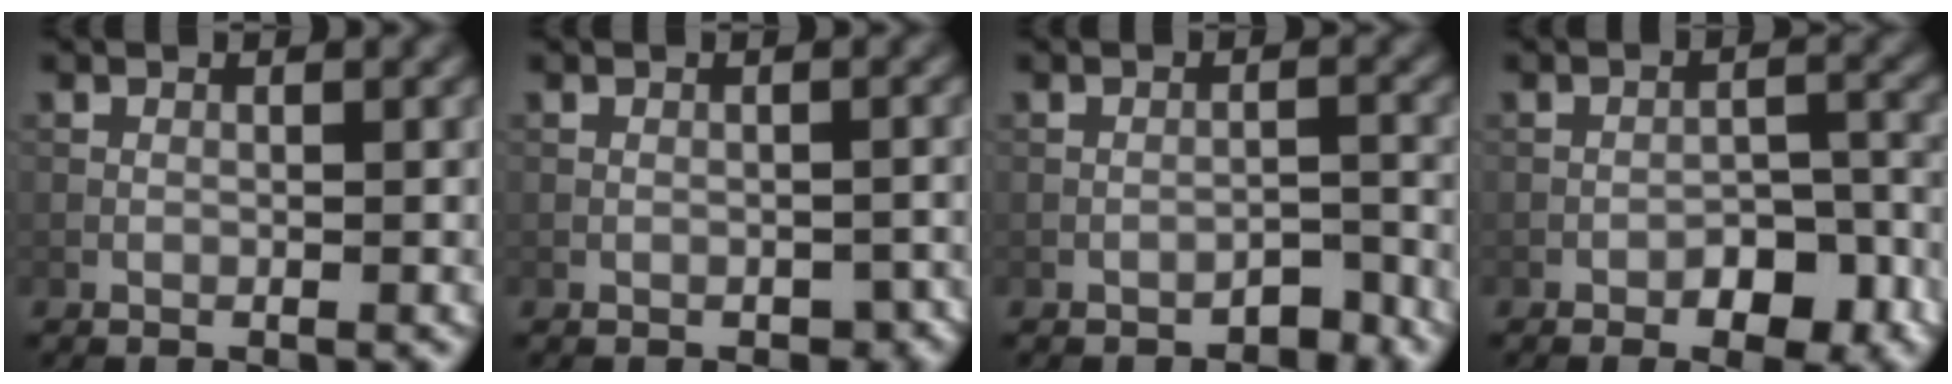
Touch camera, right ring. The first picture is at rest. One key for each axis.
{"total": 1.5, "fx": -0.7, "fy": 1.1, "fz": 0.9, "tx": -0.014, "ty": -0.007, "tz": -0.007}
{"total": 1.7, "fx": -1.4, "fy": 0.5, "fz": 0.6, "tx": -0.007, "ty": 0.008, "tz": -0.024}
{"total": 4.9, "fx": -2.8, "fy": 2.2, "fz": 3.4, "tx": -0.042, "ty": 0.009, "tz": -0.036}